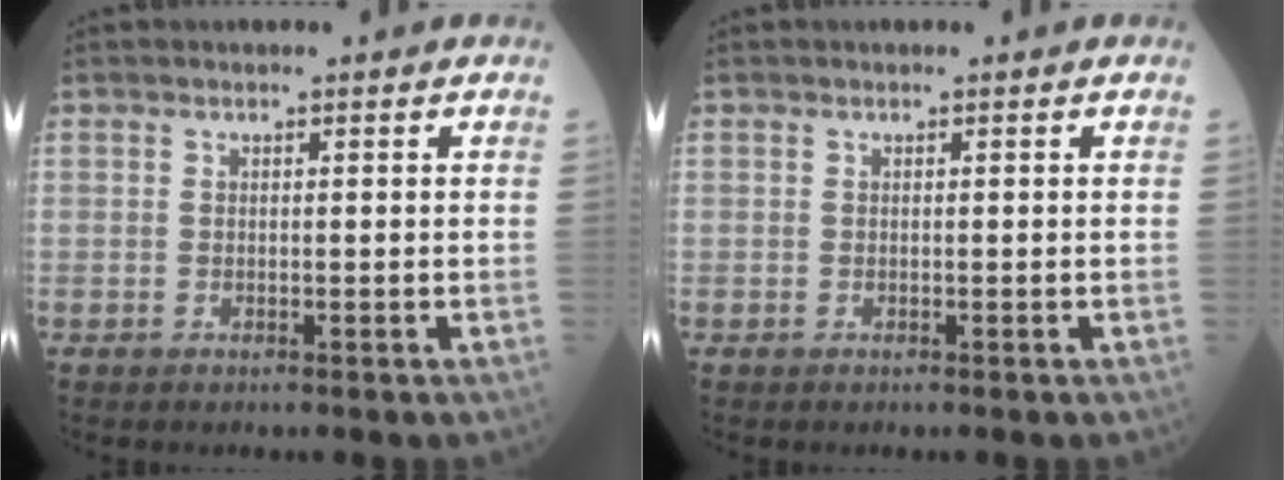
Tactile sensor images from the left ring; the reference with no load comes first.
{"total": 0.0}